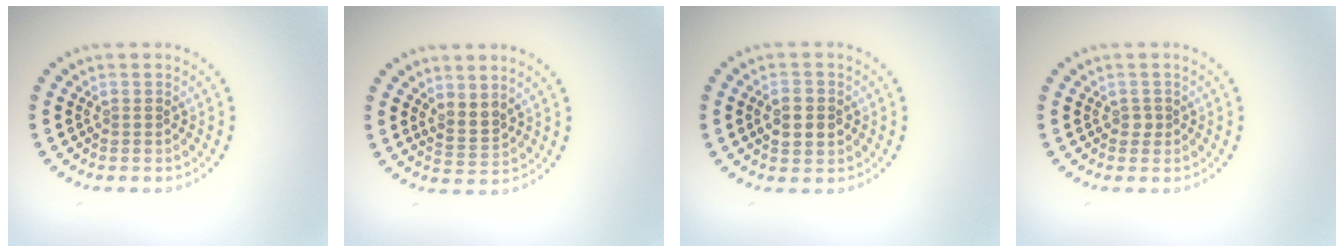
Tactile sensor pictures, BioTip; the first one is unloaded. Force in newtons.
{"total": 2.0, "press": 1.4, "slide": 1.4}
{"total": 2.3, "press": 2.3, "slide": 0.1}
{"total": 0.7, "press": 0.6, "slide": 0.4}